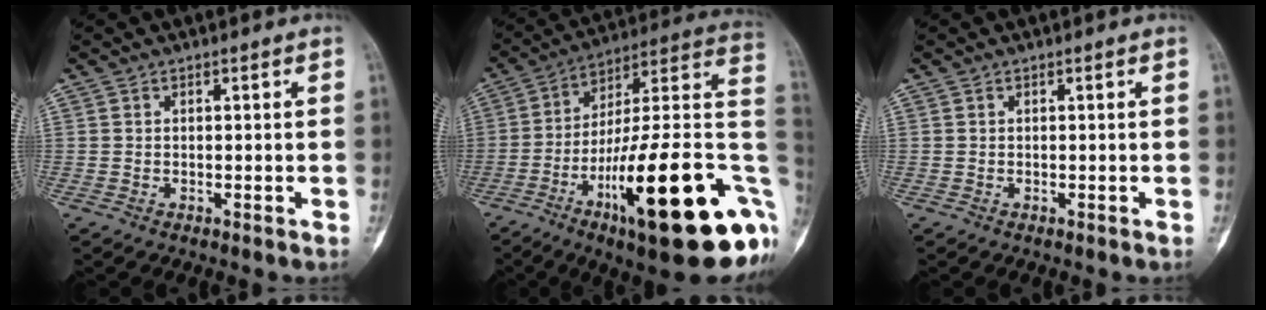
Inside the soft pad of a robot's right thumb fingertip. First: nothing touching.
{"total": 32.5, "force": [-9.7, 8.4, 29.8], "torque": [-0.370, 0.040, -0.148]}
{"total": 0.0}